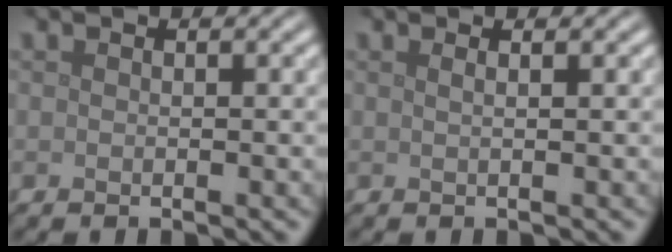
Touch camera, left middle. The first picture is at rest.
{"total": 1.4, "force": [0.6, 0.6, 1.0], "torque": [-0.004, -0.002, -0.004]}